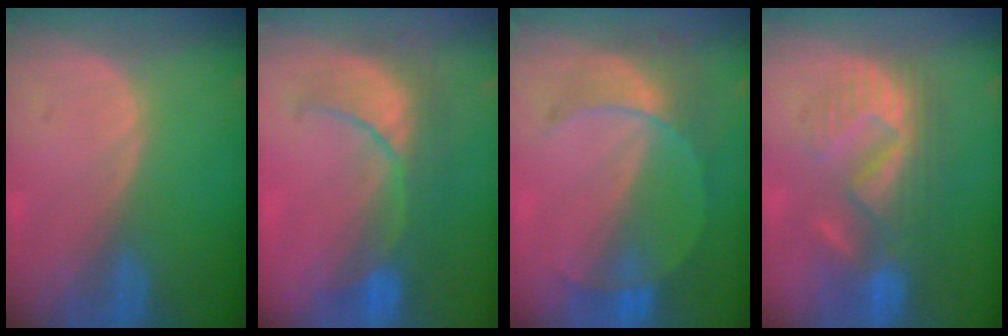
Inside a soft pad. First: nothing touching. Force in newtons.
{"total": 8.1, "press": 8.1, "slide": 0.7}
{"total": 7.6, "press": 6.7, "slide": 3.6}
{"total": 9.0, "press": 8.9, "slide": 1.6}